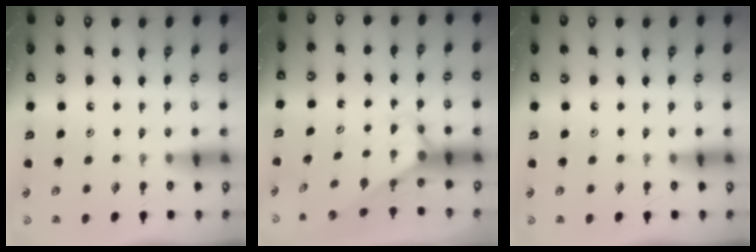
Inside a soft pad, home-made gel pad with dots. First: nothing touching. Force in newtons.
{"total": 2.7, "press": 2.7, "slide": 0.0}
{"total": 0.0}